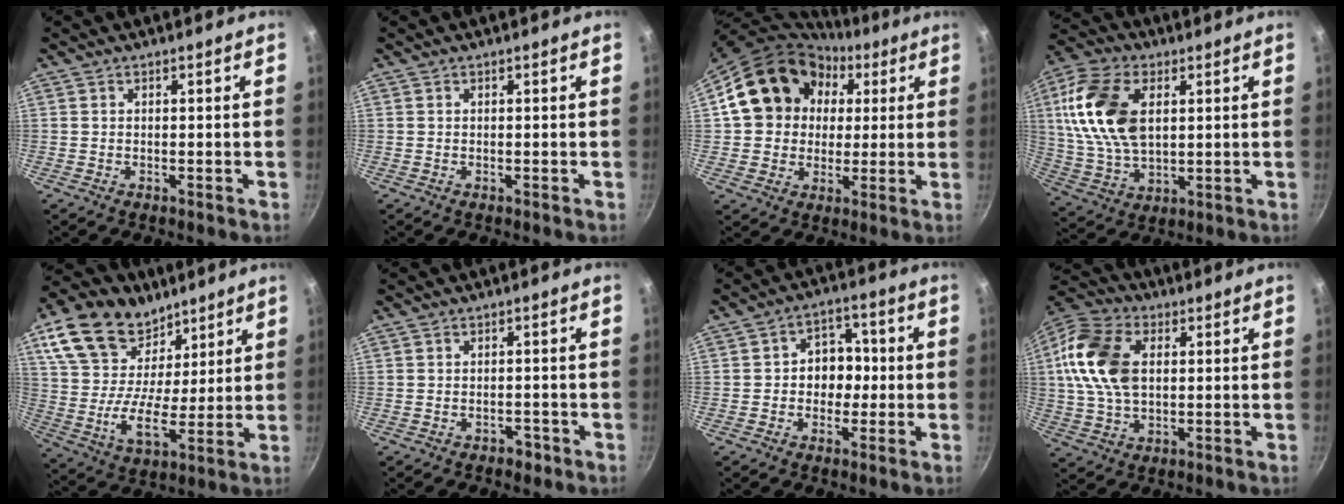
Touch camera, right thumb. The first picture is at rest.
{"total": 0.0}
{"total": 17.7, "force": [4.3, 15.1, 8.2], "torque": [-0.118, 0.026, 0.069]}
{"total": 17.6, "force": [4.1, 10.7, 13.4], "torque": [-0.248, -0.002, 0.080]}
{"total": 20.7, "force": [11.5, 13.5, 10.7], "torque": [-0.184, -0.044, 0.204]}
{"total": 2.1, "force": [-1.2, 1.4, 0.9], "torque": [0.000, 0.019, -0.008]}
{"total": 7.7, "force": [-0.3, 6.4, 4.4], "torque": [-0.006, 0.020, -0.012]}
{"total": 16.1, "force": [2.6, 10.5, 11.9], "torque": [-0.218, 0.013, 0.038]}